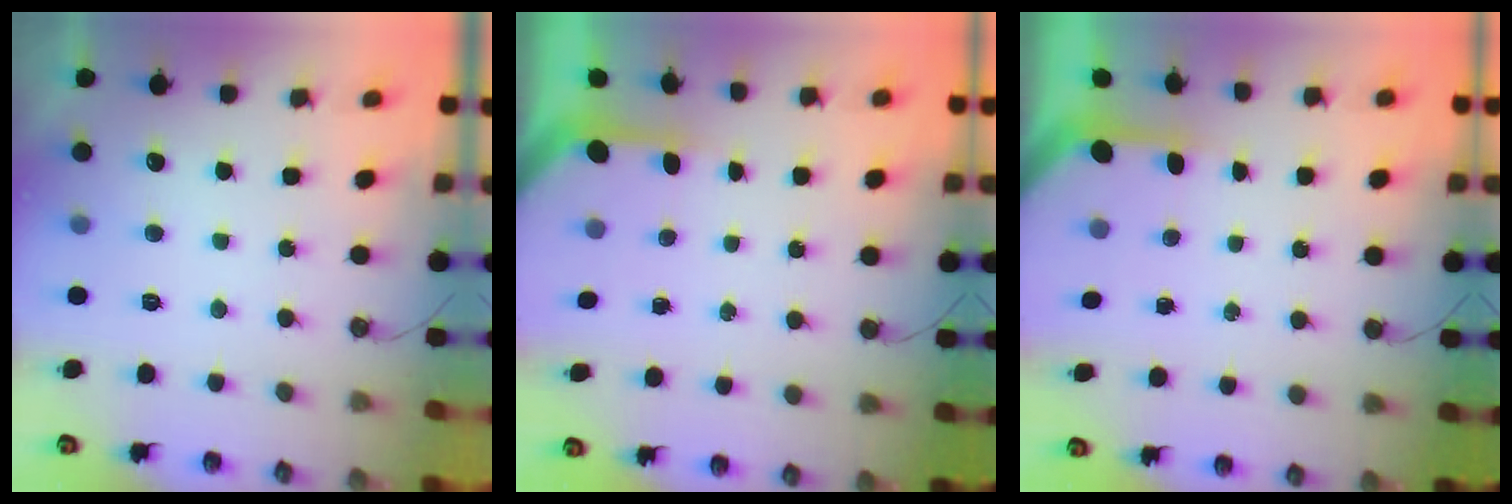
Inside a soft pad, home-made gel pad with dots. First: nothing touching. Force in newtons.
{"total": 2.8, "press": 2.8, "slide": 0.2}
{"total": 2.8, "press": 2.8, "slide": 0.2}